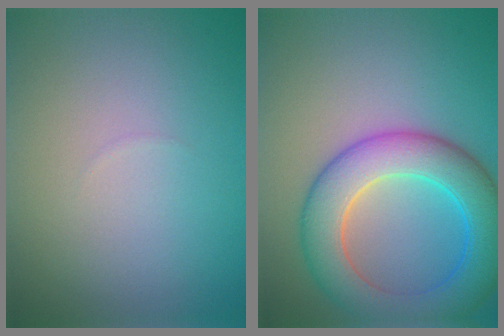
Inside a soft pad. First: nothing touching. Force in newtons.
{"total": 8.1, "press": 8.1, "slide": 0.3}